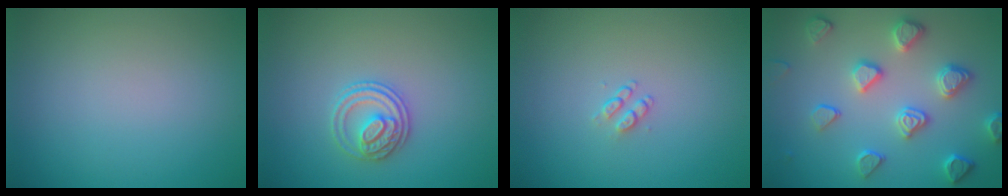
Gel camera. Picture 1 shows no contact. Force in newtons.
{"total": 2.7, "press": 2.6, "slide": 0.7}
{"total": 1.1, "press": 0.7, "slide": 0.8}
{"total": 4.6, "press": 4.1, "slide": 2.1}